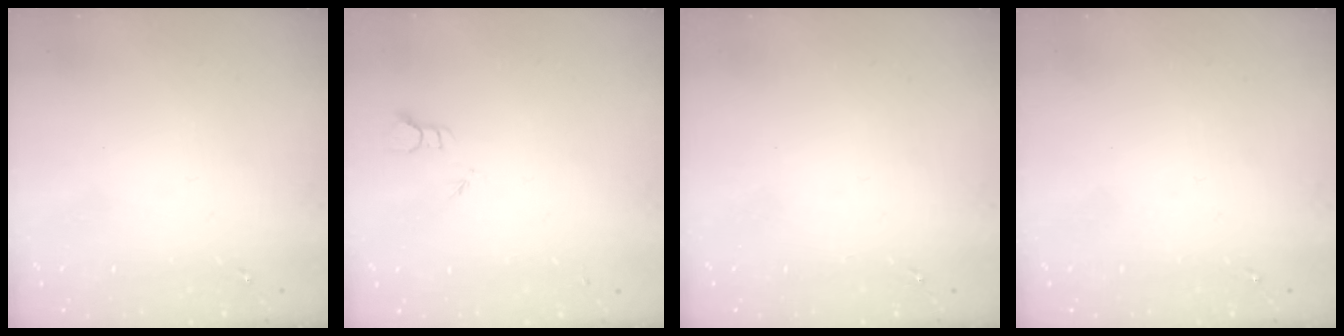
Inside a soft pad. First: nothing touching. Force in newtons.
{"total": 2.0, "press": 2.0, "slide": 0.1}
{"total": 0.0}
{"total": 0.0}